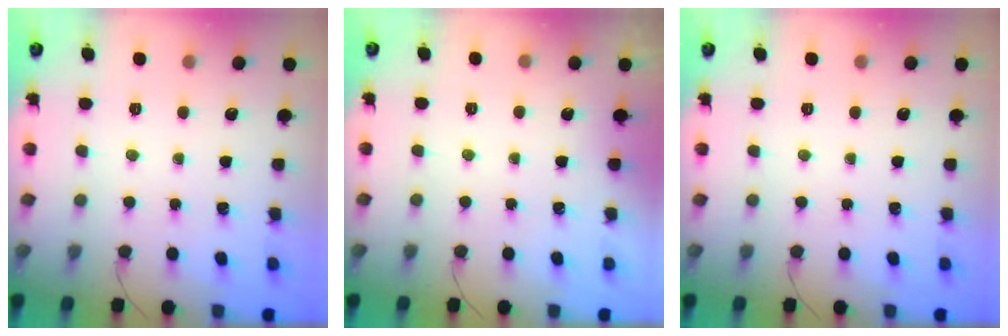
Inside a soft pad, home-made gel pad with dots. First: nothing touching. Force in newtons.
{"total": 1.9, "press": 1.9, "slide": 0.3}
{"total": 0.0}